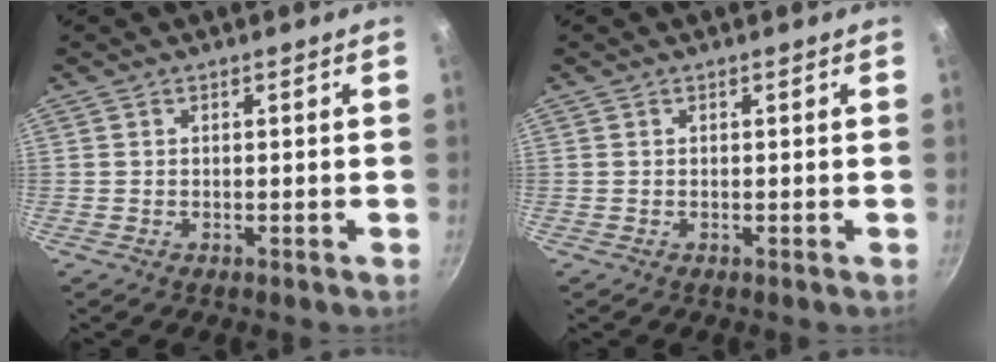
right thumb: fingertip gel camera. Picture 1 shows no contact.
{"total": 0.0}